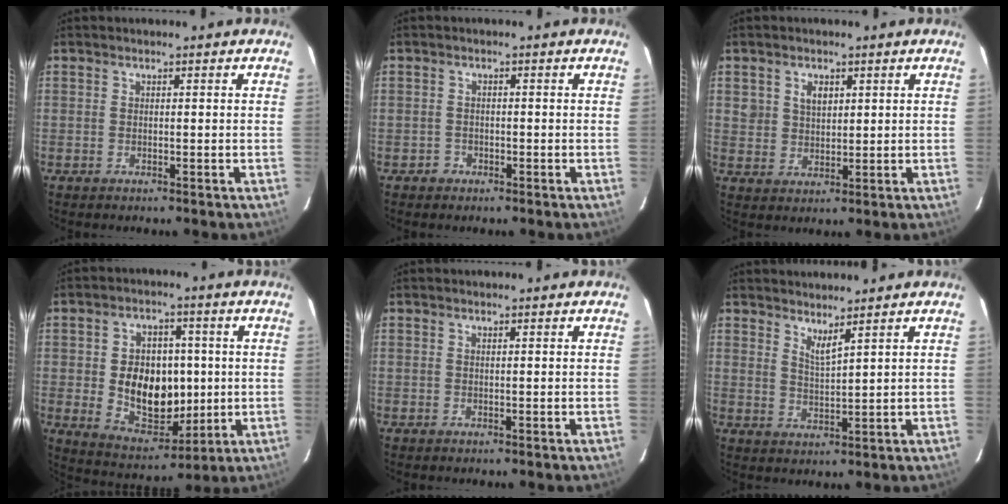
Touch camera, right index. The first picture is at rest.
{"total": 1.8, "force": [-1.0, 1.5, 0.0], "torque": [-0.002, 0.007, -0.014]}
{"total": 4.0, "force": [1.9, 3.1, 1.8], "torque": [-0.028, 0.007, 0.040]}
{"total": 13.6, "force": [-0.3, 9.8, 9.4], "torque": [-0.181, 0.002, 0.015]}
{"total": 0.0}
{"total": 3.2, "force": [2.7, -0.1, 1.7], "torque": [-0.030, -0.009, 0.046]}